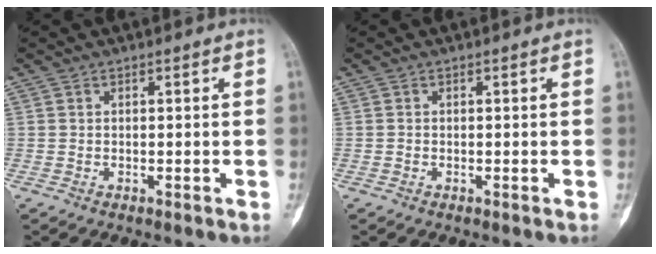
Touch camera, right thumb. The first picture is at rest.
{"total": 0.0}